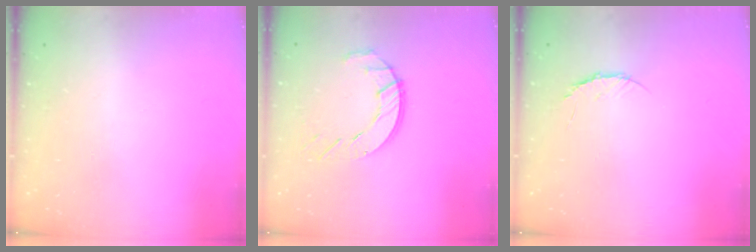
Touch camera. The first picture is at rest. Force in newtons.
{"total": 7.4, "press": 7.4, "slide": 0.5}
{"total": 4.7, "press": 4.6, "slide": 0.4}